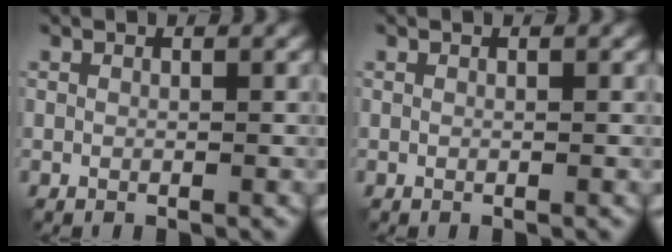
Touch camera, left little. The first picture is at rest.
{"total": 0.0}